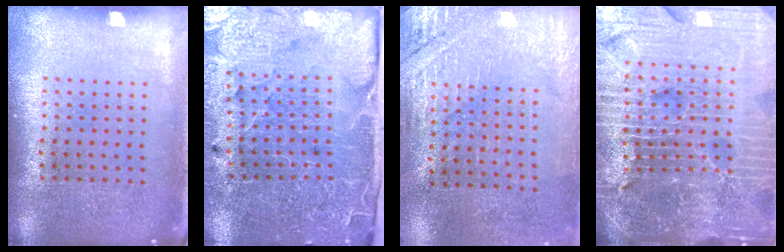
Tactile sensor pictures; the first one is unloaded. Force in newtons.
{"total": 3.7, "press": 3.6, "slide": 1.0}
{"total": 2.7, "press": 2.5, "slide": 1.1}
{"total": 6.7, "press": 5.9, "slide": 3.2}